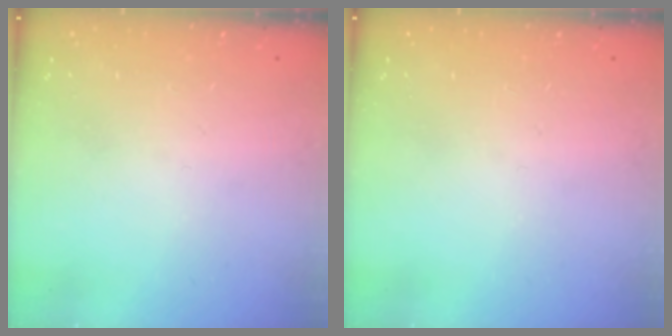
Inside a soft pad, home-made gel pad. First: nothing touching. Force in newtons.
{"total": 0.0}